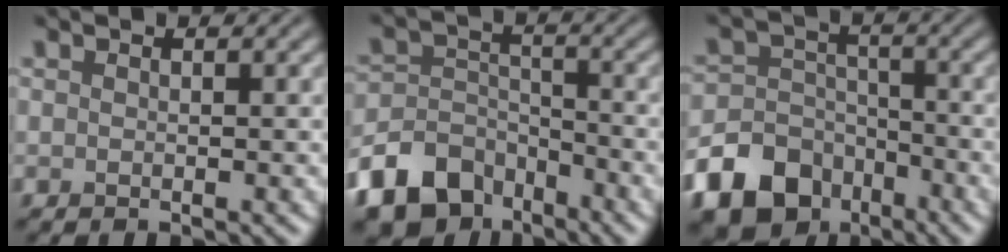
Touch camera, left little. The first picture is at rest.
{"total": 9.0, "force": [-6.4, 5.4, 3.2], "torque": [-0.047, -0.005, -0.123]}
{"total": 11.8, "force": [-7.4, 8.2, 3.9], "torque": [-0.080, -0.031, -0.142]}